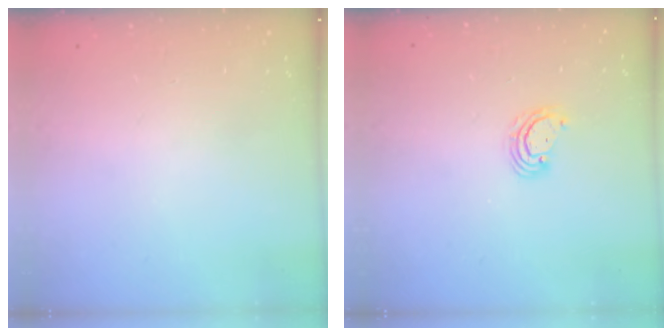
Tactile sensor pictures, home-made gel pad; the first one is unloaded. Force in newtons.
{"total": 4.1, "press": 4.1, "slide": 0.4}